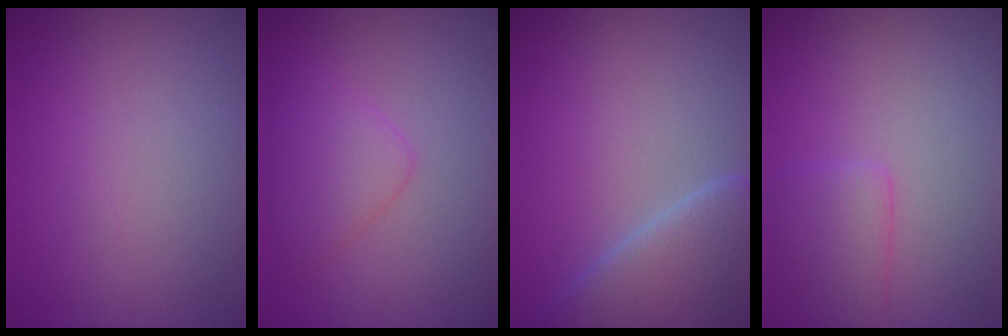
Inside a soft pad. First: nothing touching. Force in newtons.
{"total": 3.0, "press": 3.0, "slide": 0.0}
{"total": 8.0, "press": 8.0, "slide": 0.7}
{"total": 2.3, "press": 2.3, "slide": 0.1}